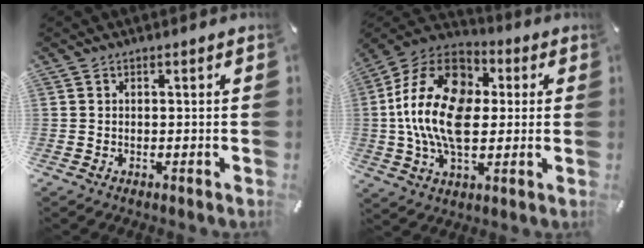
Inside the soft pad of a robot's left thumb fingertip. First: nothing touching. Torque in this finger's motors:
{"motor_torque": [2.47, 2.55, 1.48, -0.77, 0.85]}